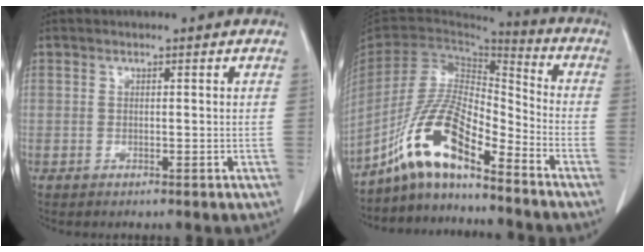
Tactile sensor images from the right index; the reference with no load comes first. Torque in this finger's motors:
{"motor_torque": [0.16, -0.09, 0.04, -0.04]}